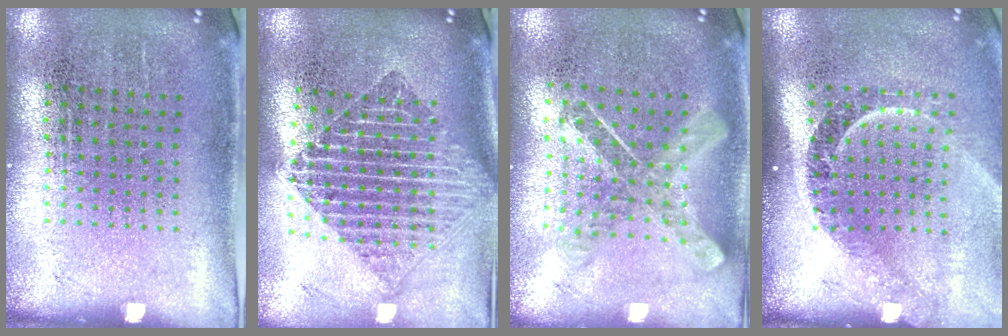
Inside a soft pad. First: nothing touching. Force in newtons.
{"total": 2.2, "press": 1.8, "slide": 1.3}
{"total": 0.9, "press": 0.9, "slide": 0.2}
{"total": 2.4, "press": 1.7, "slide": 1.7}